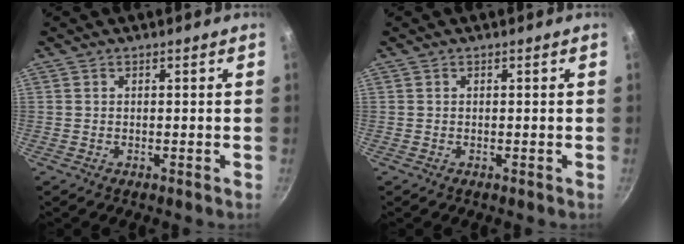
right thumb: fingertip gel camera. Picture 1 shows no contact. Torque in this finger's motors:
{"motor_torque": [-0.01, 0.01, 0.09, 0.02, 0.00]}